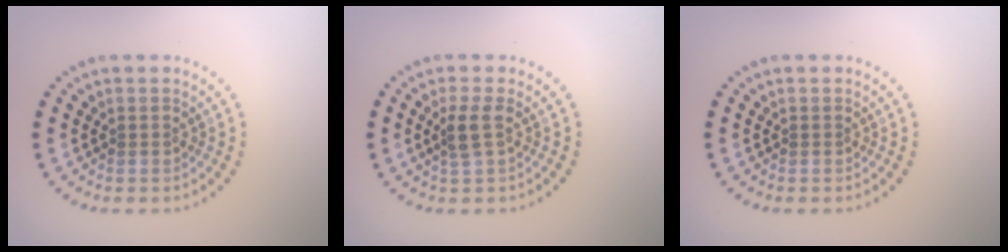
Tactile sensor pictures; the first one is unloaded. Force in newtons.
{"total": 1.8, "press": 1.5, "slide": 1.0}
{"total": 0.0}